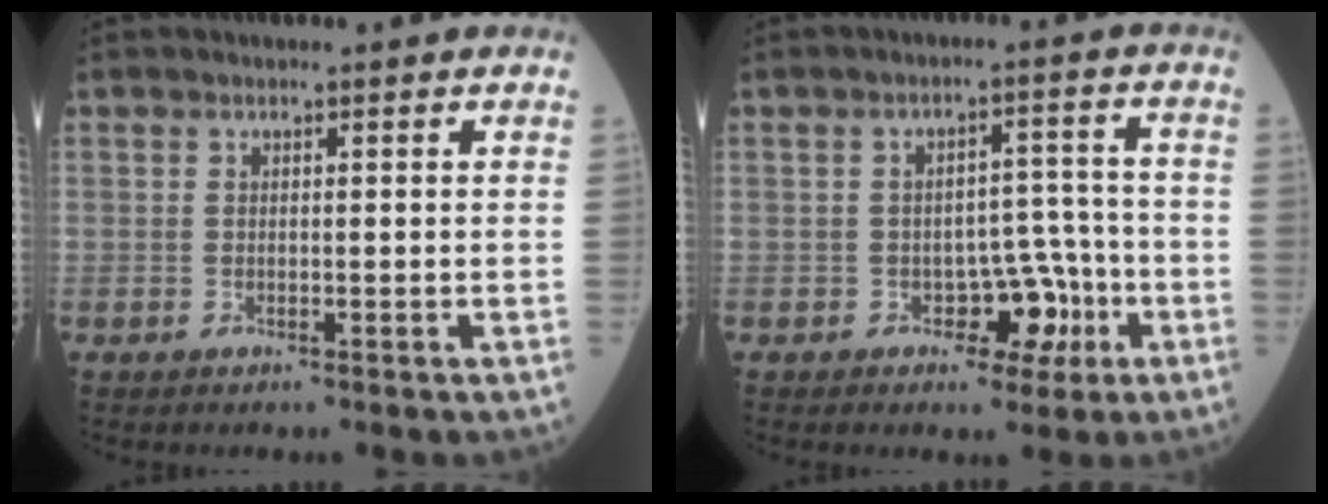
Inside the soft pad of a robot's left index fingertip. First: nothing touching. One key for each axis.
{"total": 6.0, "fx": -2.8, "fy": 3.7, "fz": 3.9, "tx": -0.044, "ty": 0.022, "tz": -0.042}